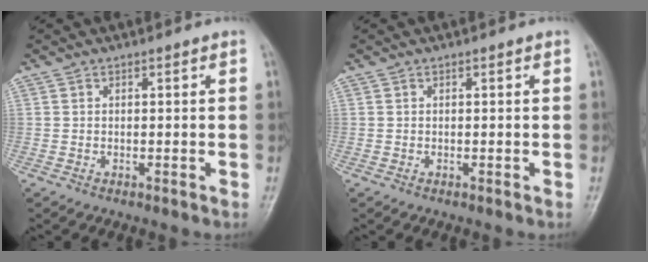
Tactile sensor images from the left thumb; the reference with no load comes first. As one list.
[{"total": 0.0}]